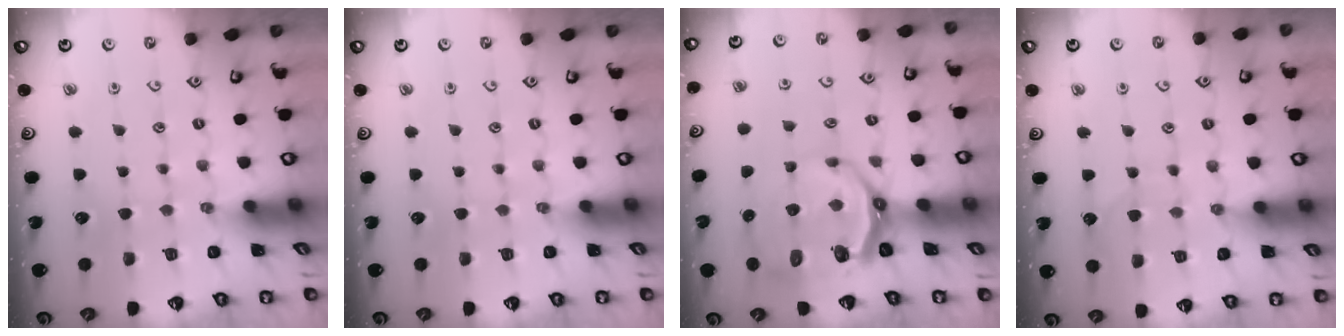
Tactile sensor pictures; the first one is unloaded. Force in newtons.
{"total": 0.0}
{"total": 8.9, "press": 7.9, "slide": 4.1}
{"total": 5.7, "press": 5.7, "slide": 0.6}